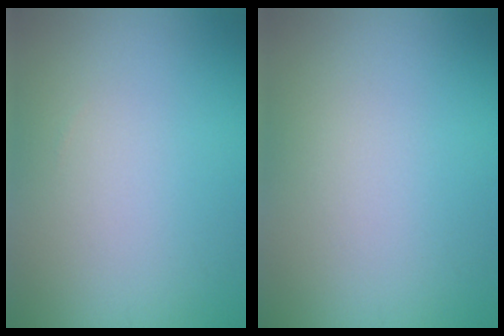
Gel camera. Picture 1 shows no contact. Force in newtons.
{"total": 0.0}